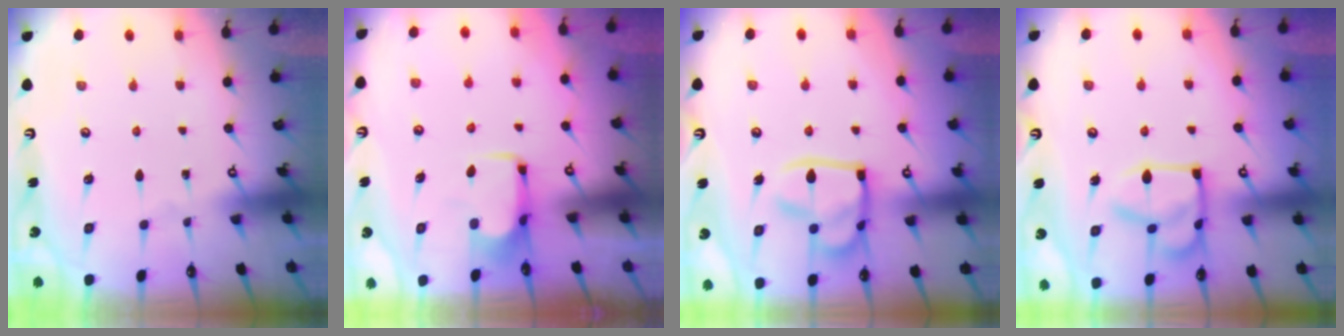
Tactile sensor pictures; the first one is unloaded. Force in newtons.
{"total": 2.1, "press": 2.1, "slide": 0.4}
{"total": 17.1, "press": 17.0, "slide": 1.9}
{"total": 14.1, "press": 14.1, "slide": 0.9}